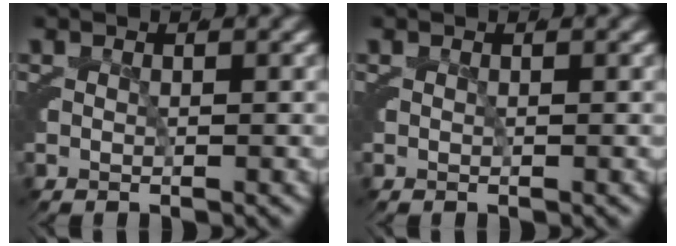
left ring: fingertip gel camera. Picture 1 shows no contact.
{"total": 0.0}